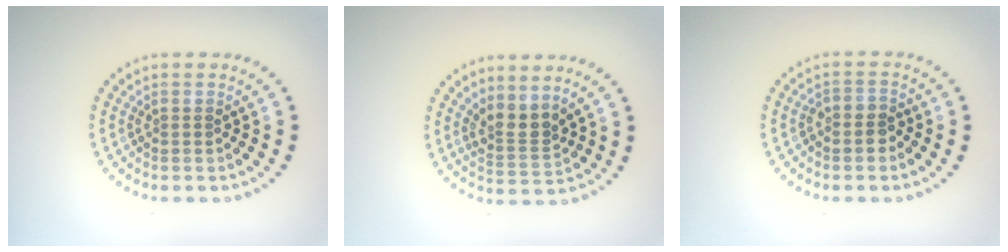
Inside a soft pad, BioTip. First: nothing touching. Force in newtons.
{"total": 2.6, "press": 1.9, "slide": 1.7}
{"total": 1.9, "press": 1.7, "slide": 0.8}